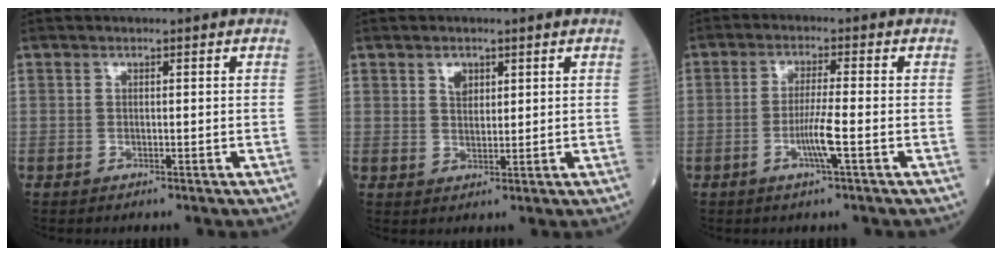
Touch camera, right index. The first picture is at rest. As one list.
[{"total": 2.4, "force": [1.3, 1.5, 1.4], "torque": [-0.023, 0.001, 0.026]}, {"total": 4.8, "force": [-1.7, -0.4, 4.5], "torque": [-0.086, -0.008, -0.033]}]